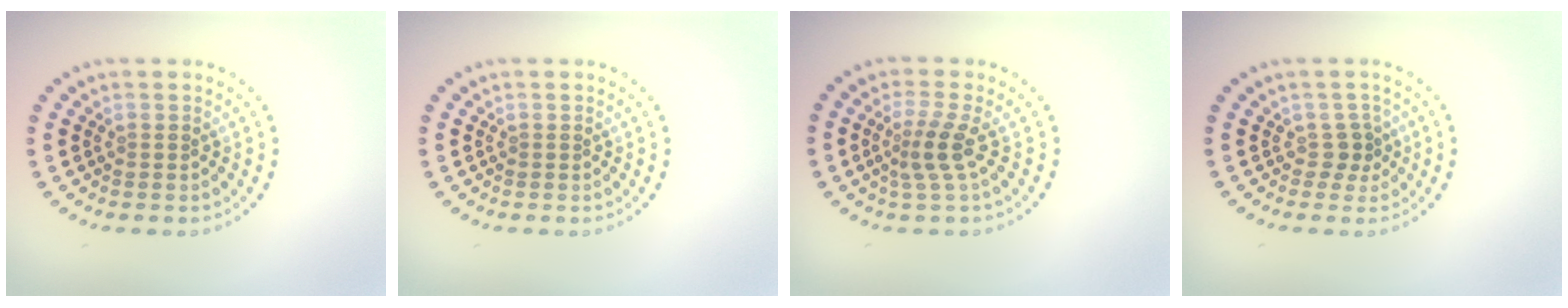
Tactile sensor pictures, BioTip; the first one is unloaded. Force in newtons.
{"total": 0.0}
{"total": 2.4, "press": 1.7, "slide": 1.7}
{"total": 1.5, "press": 1.0, "slide": 1.1}